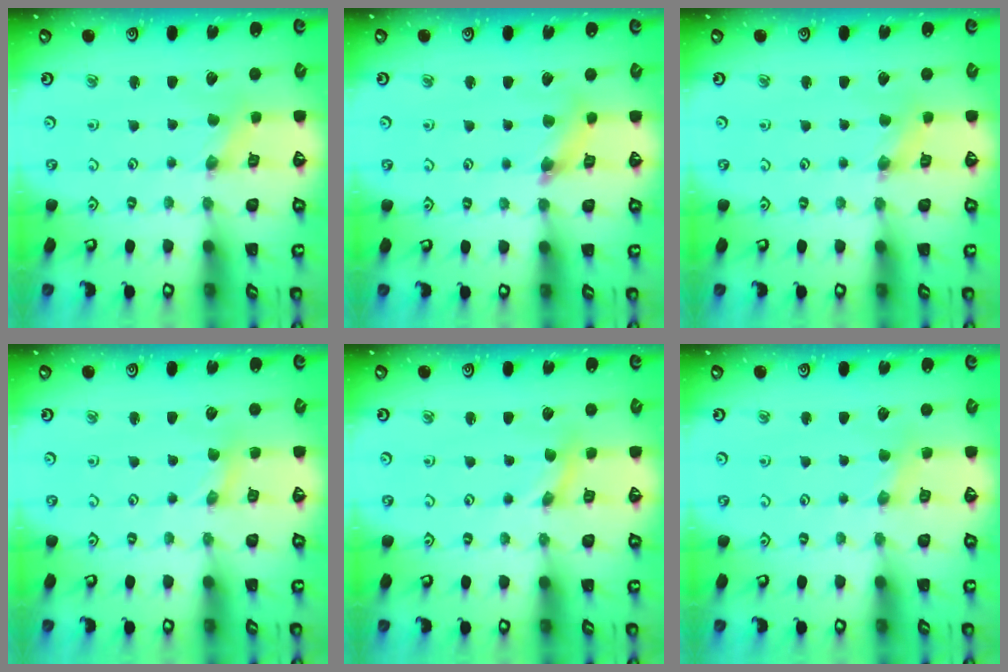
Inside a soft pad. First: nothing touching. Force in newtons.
{"total": 4.9, "press": 4.8, "slide": 0.3}
{"total": 1.3, "press": 1.3, "slide": 0.2}
{"total": 1.2, "press": 1.2, "slide": 0.1}
{"total": 0.0}
{"total": 2.5, "press": 2.5, "slide": 0.3}